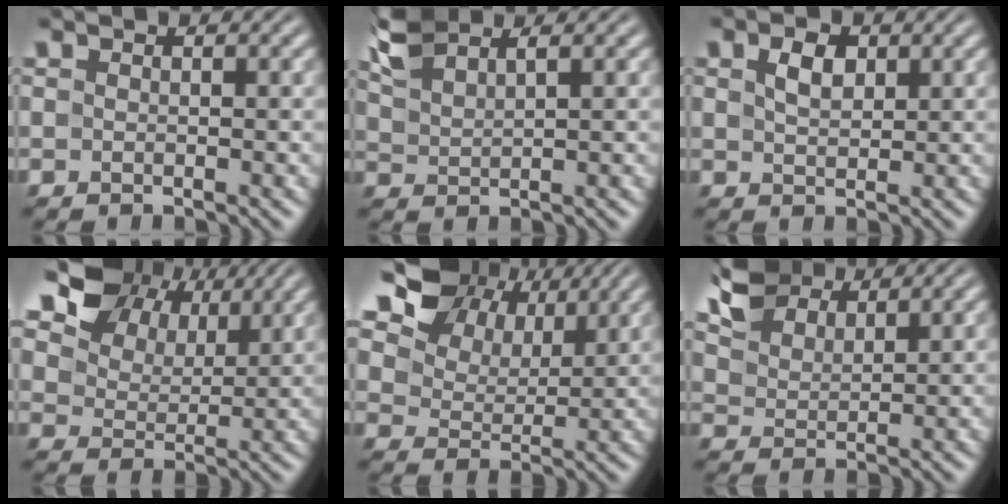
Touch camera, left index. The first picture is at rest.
{"total": 3.2, "force": [2.8, 0.6, 1.5], "torque": [-0.045, 0.012, 0.062]}
{"total": 2.3, "force": [1.0, 1.4, 1.6], "torque": [-0.034, 0.003, 0.020]}
{"total": 10.8, "force": [7.3, 6.3, 5.0], "torque": [-0.126, 0.008, 0.131]}
{"total": 13.9, "force": [8.7, 8.5, 6.7], "torque": [-0.160, 0.015, 0.170]}
{"total": 5.4, "force": [4.5, 2.2, 1.9], "torque": [-0.056, 0.014, 0.087]}